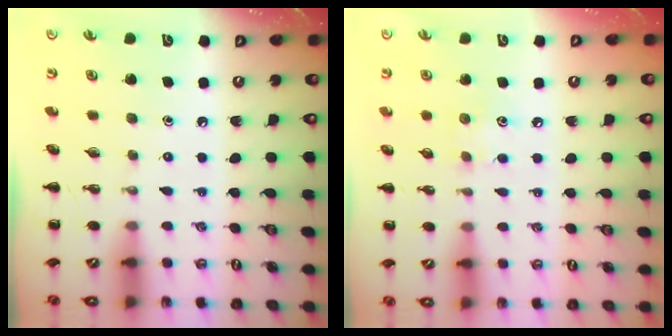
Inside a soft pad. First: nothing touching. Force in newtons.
{"total": 5.0, "press": 4.8, "slide": 1.2}